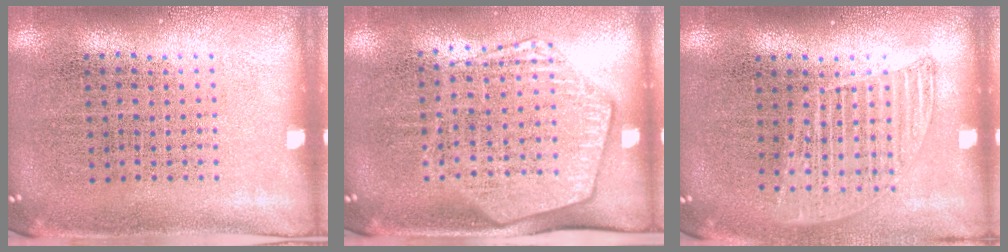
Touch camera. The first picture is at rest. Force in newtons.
{"total": 1.9, "press": 1.7, "slide": 0.9}
{"total": 1.2, "press": 1.1, "slide": 0.4}